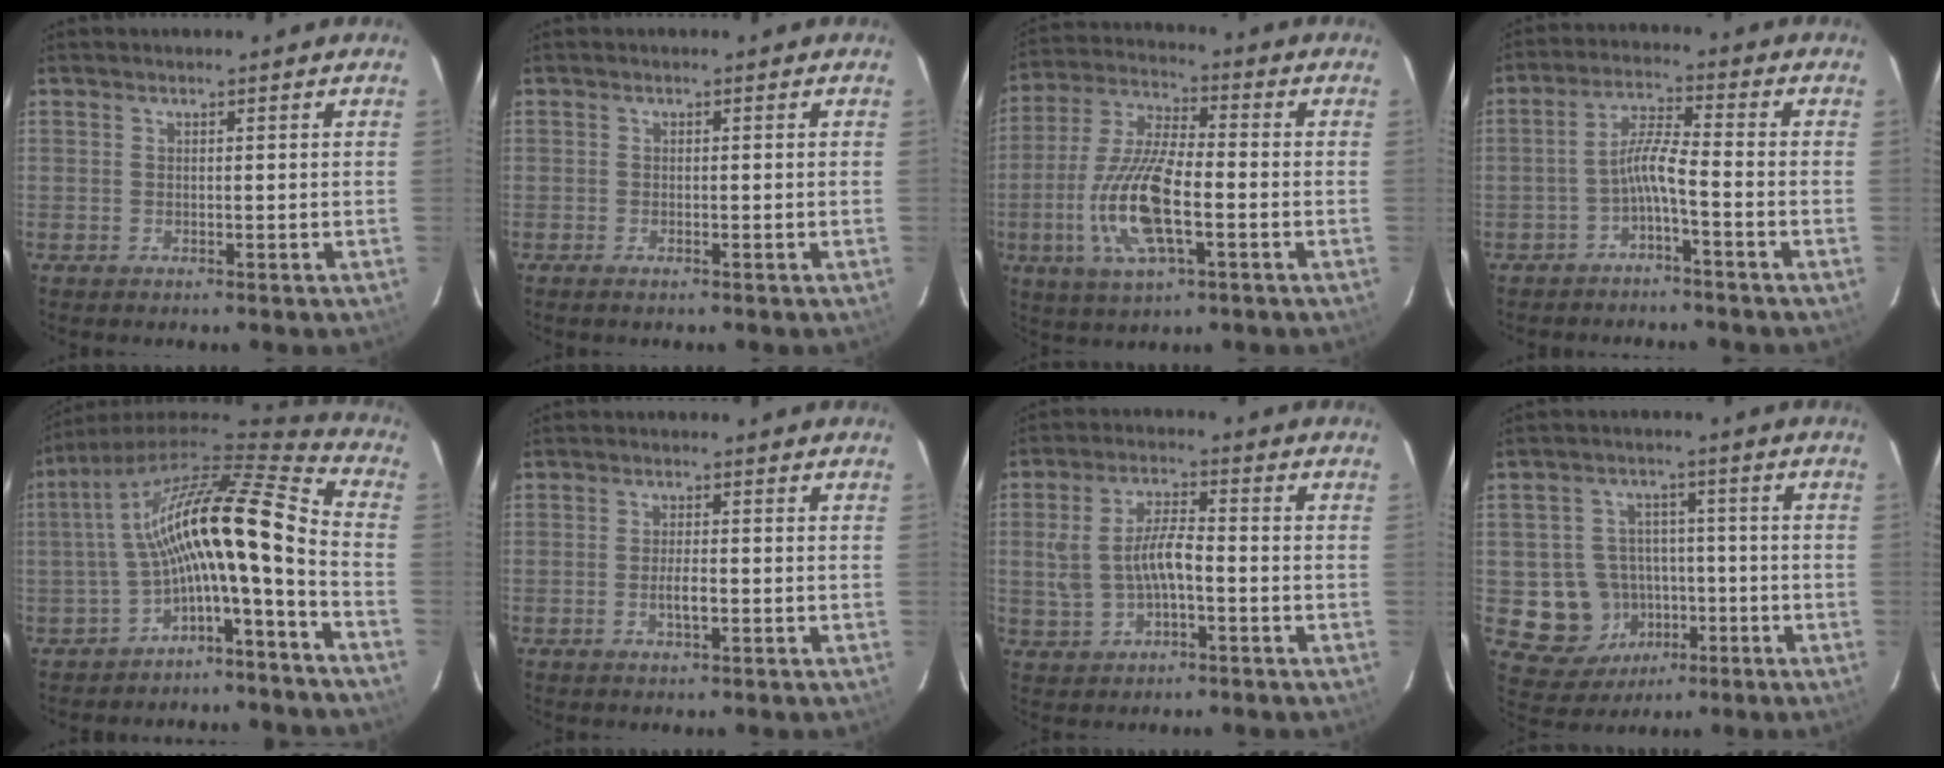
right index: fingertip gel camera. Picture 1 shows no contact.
{"total": 0.8, "force": [-0.6, 0.2, 0.5], "torque": [-0.010, 0.000, -0.012]}
{"total": 15.2, "force": [-4.1, 4.9, 13.8], "torque": [-0.292, -0.006, -0.080]}
{"total": 1.8, "force": [-1.0, 0.3, 1.4], "torque": [-0.028, 0.006, -0.021]}
{"total": 16.4, "force": [-4.3, 2.1, 15.7], "torque": [-0.263, 0.003, -0.080]}
{"total": 2.4, "force": [-0.8, 0.5, 2.3], "torque": [-0.044, -0.003, -0.012]}
{"total": 8.0, "force": [-1.4, 3.5, 7.0], "torque": [-0.144, 0.011, -0.018]}
{"total": 10.8, "force": [-2.9, 10.1, 2.5], "torque": [-0.076, 0.027, -0.023]}